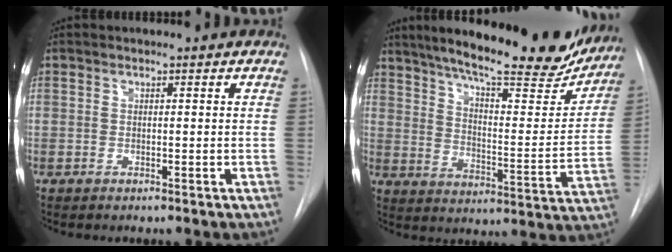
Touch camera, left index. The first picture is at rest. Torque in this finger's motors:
{"motor_torque": [1.02, -1.12, 0.67, 0.17]}